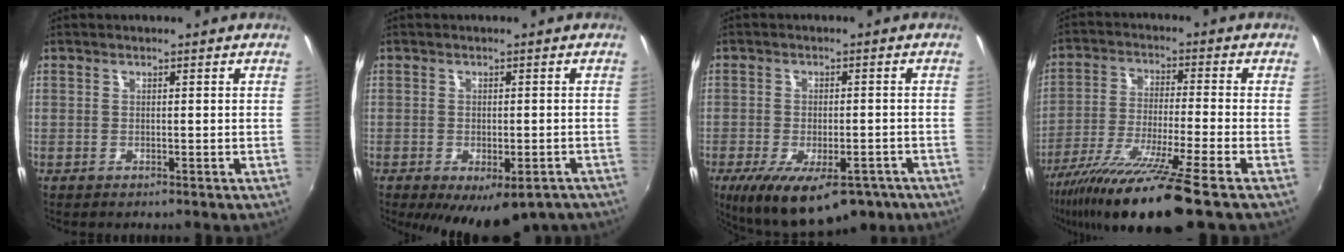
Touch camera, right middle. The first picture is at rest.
{"total": 12.2, "force": [-7.6, 5.8, 7.6], "torque": [-0.134, -0.033, -0.093]}
{"total": 17.3, "force": [-10.5, 7.5, 11.5], "torque": [-0.214, -0.041, -0.150]}
{"total": 17.1, "force": [-12.4, -0.4, 11.8], "torque": [-0.234, -0.052, -0.216]}